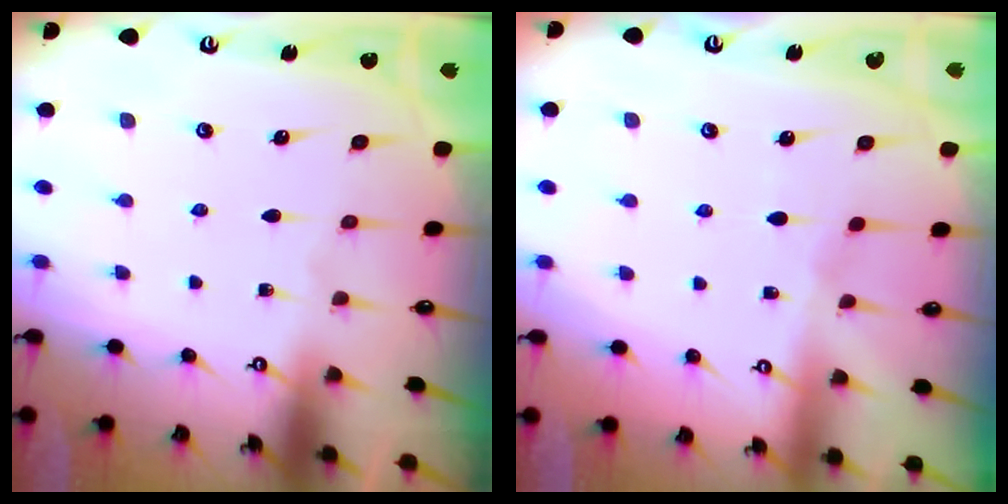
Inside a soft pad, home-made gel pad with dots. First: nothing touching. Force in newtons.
{"total": 2.5, "press": 2.5, "slide": 0.4}